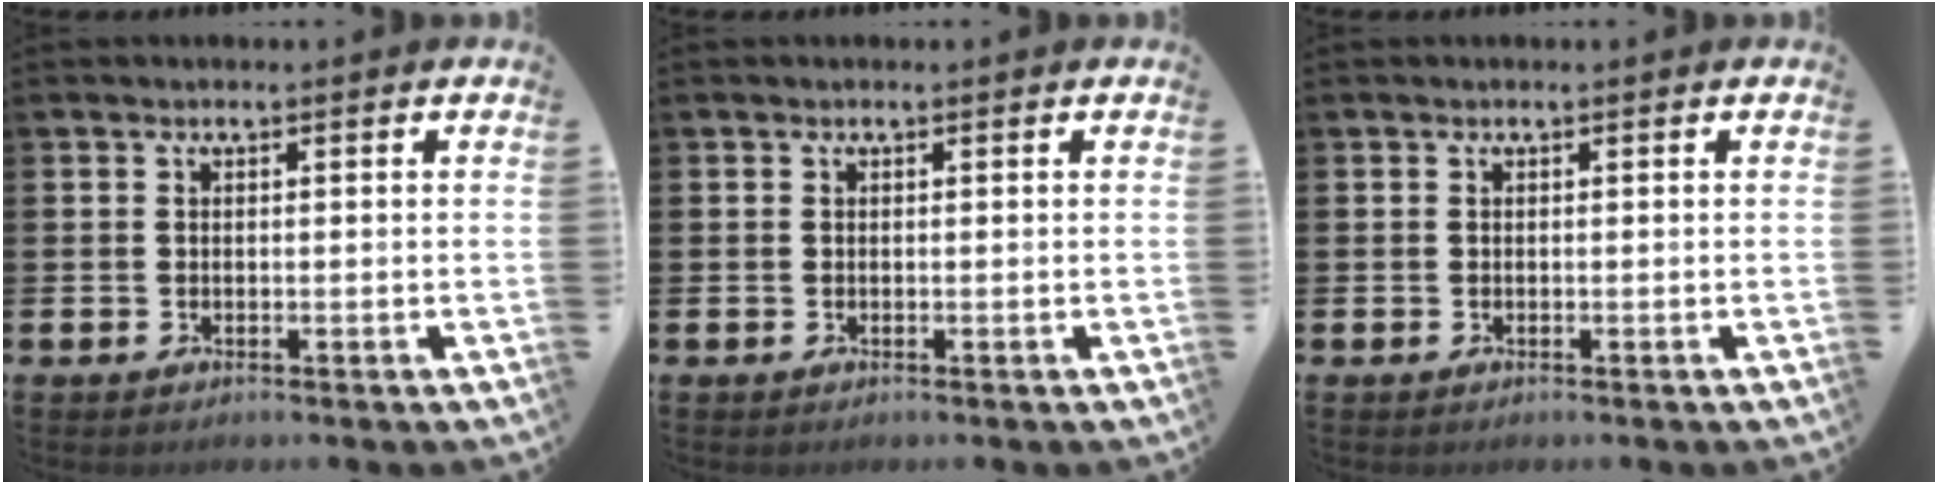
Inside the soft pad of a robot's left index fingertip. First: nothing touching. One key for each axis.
{"total": 0.0}
{"total": 0.0}